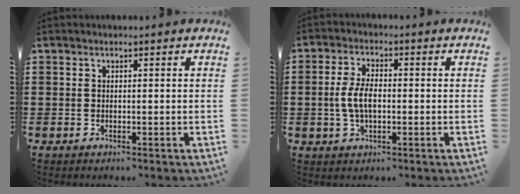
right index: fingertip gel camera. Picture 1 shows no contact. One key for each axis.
{"total": 5.3, "fx": -0.5, "fy": 2.7, "fz": 4.6, "tx": -0.106, "ty": -0.001, "tz": -0.015}